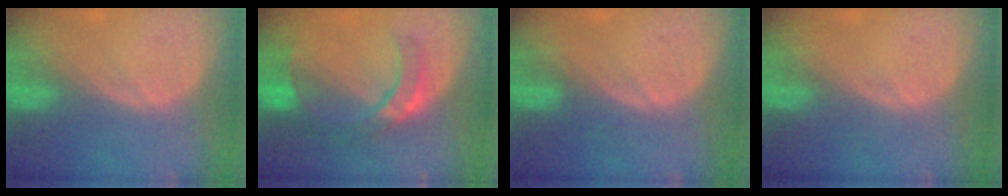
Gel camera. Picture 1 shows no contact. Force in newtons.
{"total": 7.2, "press": 7.1, "slide": 1.1}
{"total": 0.6, "press": 0.6, "slide": 0.2}
{"total": 0.0}